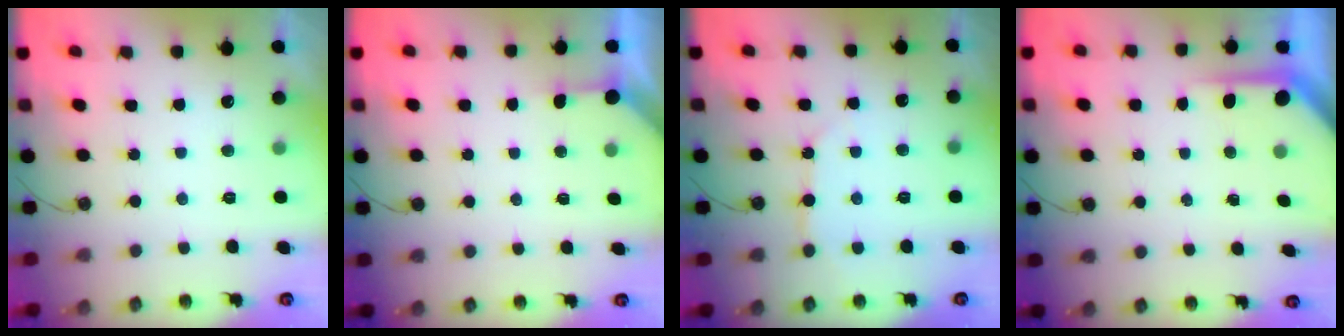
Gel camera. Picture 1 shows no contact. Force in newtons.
{"total": 2.3, "press": 2.3, "slide": 0.3}
{"total": 6.2, "press": 6.2, "slide": 0.5}
{"total": 4.9, "press": 4.9, "slide": 0.3}